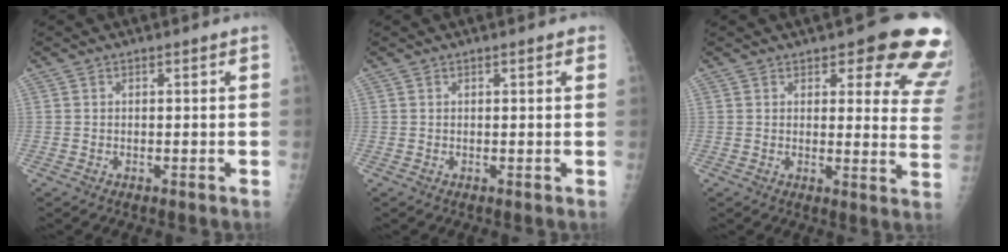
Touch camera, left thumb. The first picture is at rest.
{"total": 1.2, "force": [0.7, 0.4, 1.0], "torque": [-0.012, 0.000, 0.006]}
{"total": 15.3, "force": [10.3, 5.6, 9.8], "torque": [-0.057, -0.055, 0.098]}